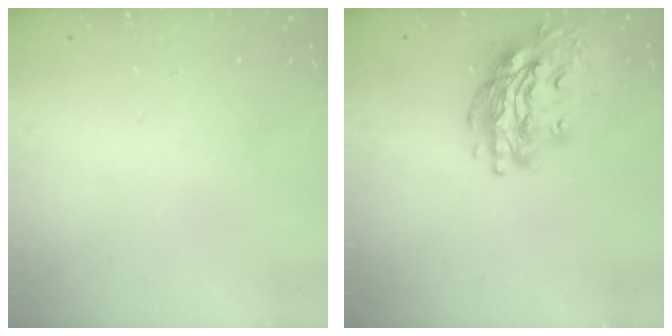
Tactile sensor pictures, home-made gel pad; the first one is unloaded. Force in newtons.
{"total": 17.4, "press": 17.3, "slide": 1.8}